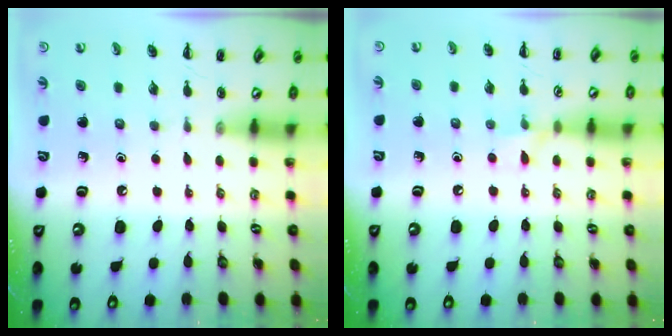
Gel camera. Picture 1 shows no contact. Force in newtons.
{"total": 5.4, "press": 5.2, "slide": 1.6}